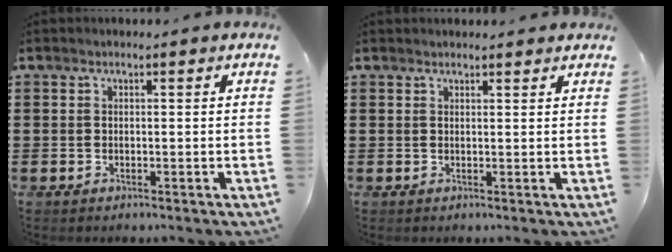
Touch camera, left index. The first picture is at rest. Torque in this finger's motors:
{"motor_torque": [1.15, -0.99, 0.47, 0.07]}